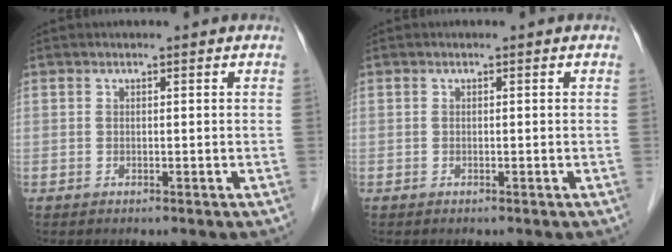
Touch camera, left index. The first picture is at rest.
{"total": 0.0}